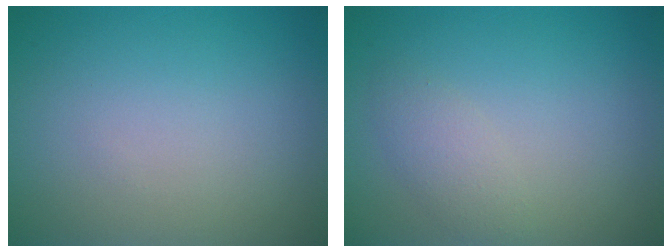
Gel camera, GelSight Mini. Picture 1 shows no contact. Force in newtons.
{"total": 1.8, "press": 1.8, "slide": 0.1}